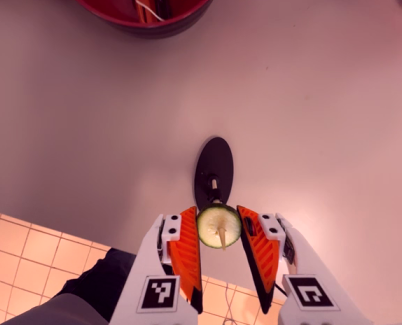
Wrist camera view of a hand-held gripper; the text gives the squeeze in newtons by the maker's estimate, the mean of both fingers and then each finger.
{"total": 8.0, "left": 7.4, "right": 8.5}